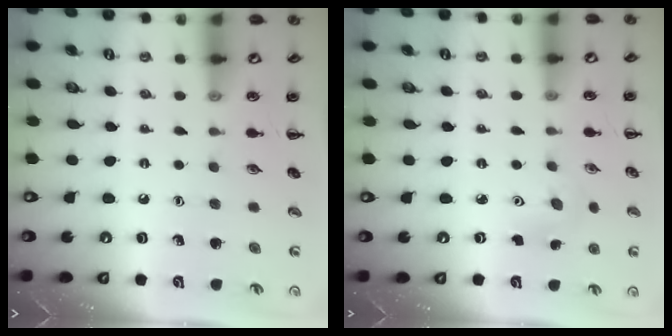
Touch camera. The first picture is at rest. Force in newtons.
{"total": 4.7, "press": 4.5, "slide": 1.3}